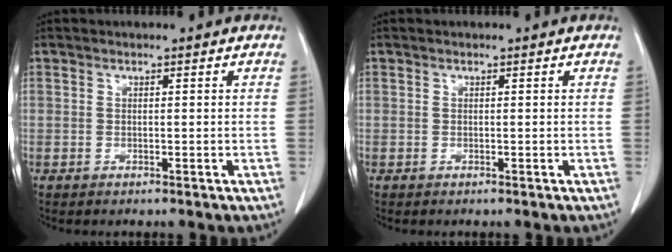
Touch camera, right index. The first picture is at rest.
{"total": 0.0}